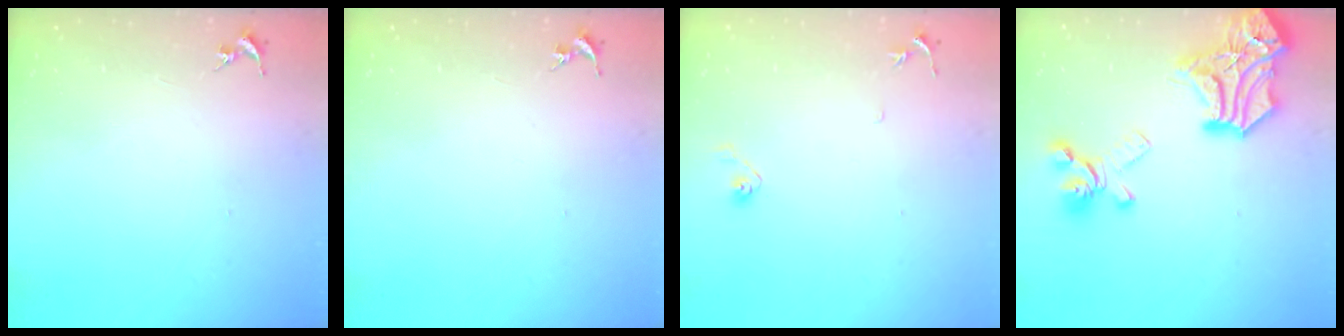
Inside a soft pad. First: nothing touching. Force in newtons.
{"total": 0.0}
{"total": 4.8, "press": 4.7, "slide": 1.0}
{"total": 24.6, "press": 24.6, "slide": 0.7}